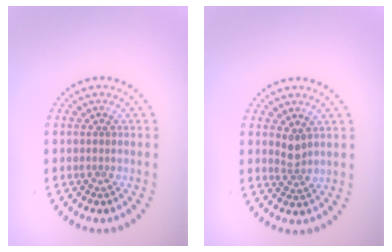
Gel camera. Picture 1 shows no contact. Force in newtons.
{"total": 1.7, "press": 1.2, "slide": 1.1}